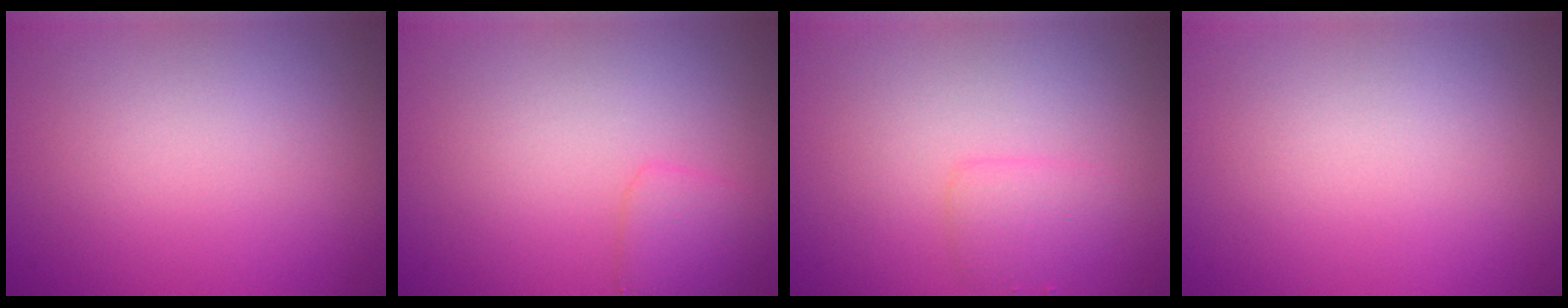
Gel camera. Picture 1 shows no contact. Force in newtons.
{"total": 1.7, "press": 1.7, "slide": 0.1}
{"total": 1.5, "press": 1.5, "slide": 0.2}
{"total": 0.0}